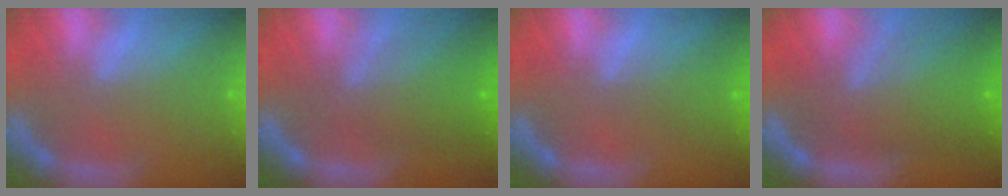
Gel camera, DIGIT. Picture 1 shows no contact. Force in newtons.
{"total": 6.0}
{"total": 2.0}
{"total": 8.1}